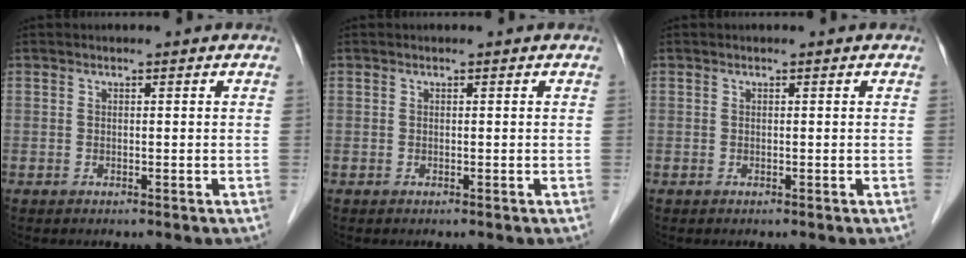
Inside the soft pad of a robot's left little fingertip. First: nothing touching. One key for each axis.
{"total": 0.0}
{"total": 0.0}